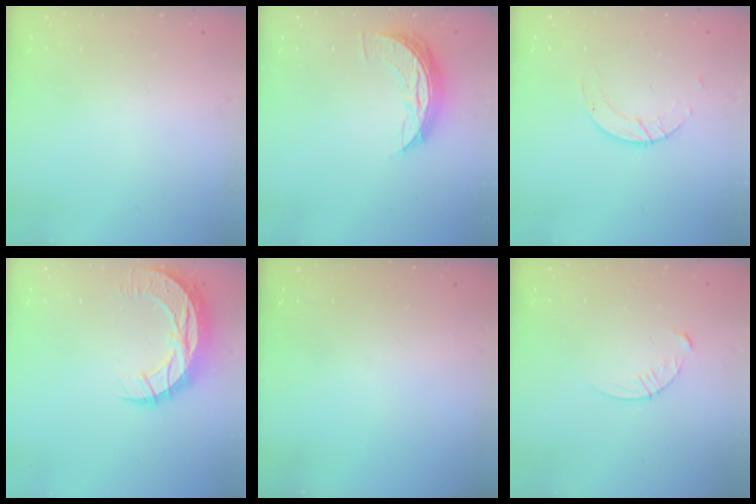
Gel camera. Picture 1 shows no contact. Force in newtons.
{"total": 8.3, "press": 8.3, "slide": 0.5}
{"total": 3.6, "press": 3.6, "slide": 0.2}
{"total": 11.0, "press": 11.0, "slide": 0.8}
{"total": 0.0}
{"total": 4.6, "press": 4.6, "slide": 0.5}